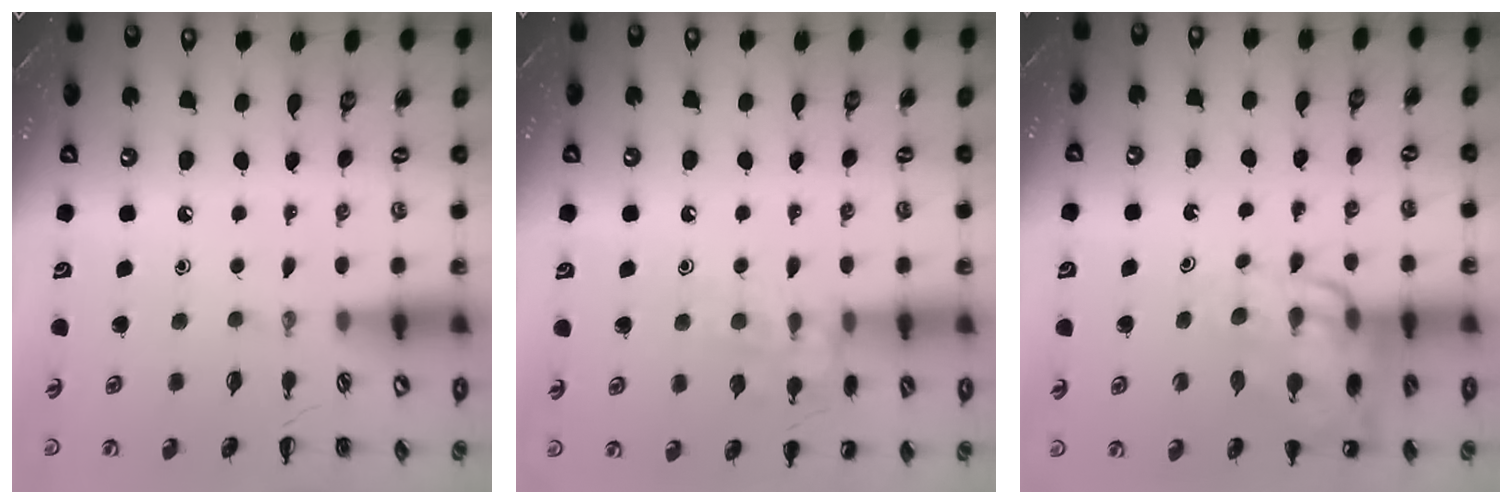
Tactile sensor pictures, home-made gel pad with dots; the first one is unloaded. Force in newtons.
{"total": 10.4, "press": 10.3, "slide": 0.5}
{"total": 13.4, "press": 13.0, "slide": 3.2}